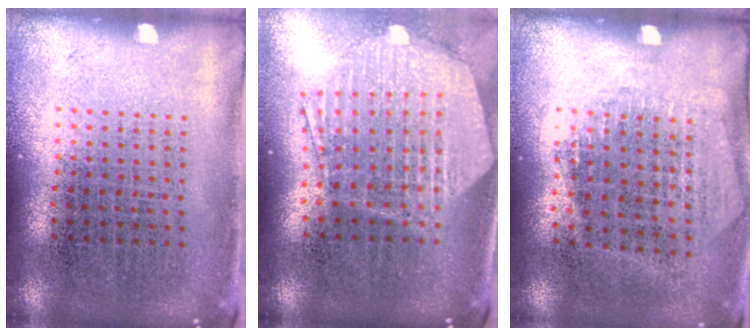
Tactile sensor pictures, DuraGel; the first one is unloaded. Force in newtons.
{"total": 1.8, "press": 1.7, "slide": 0.7}
{"total": 1.3, "press": 1.2, "slide": 0.6}